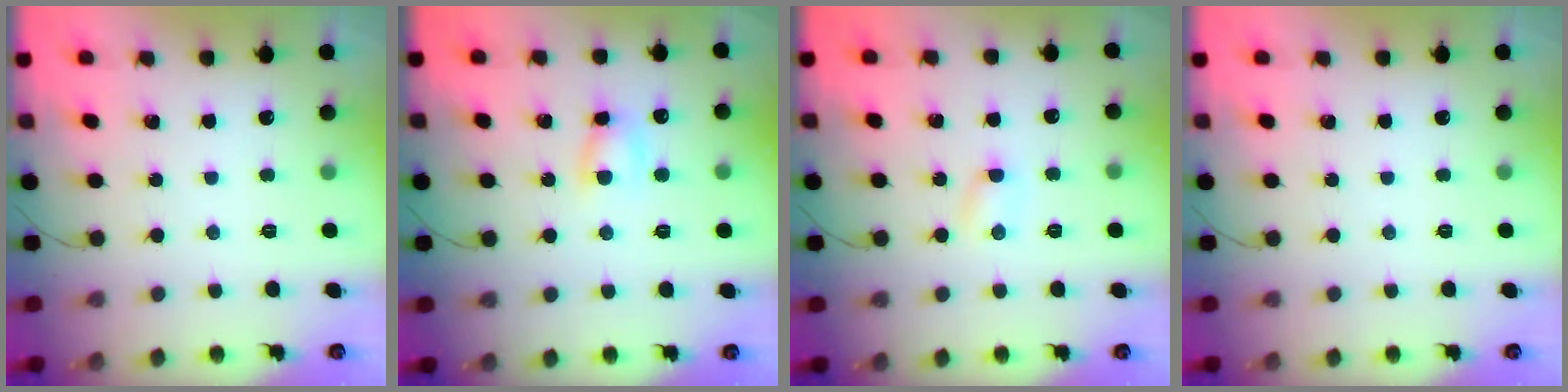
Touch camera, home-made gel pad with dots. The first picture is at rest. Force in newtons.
{"total": 5.2, "press": 5.2, "slide": 0.6}
{"total": 1.8, "press": 1.7, "slide": 0.5}
{"total": 0.0}